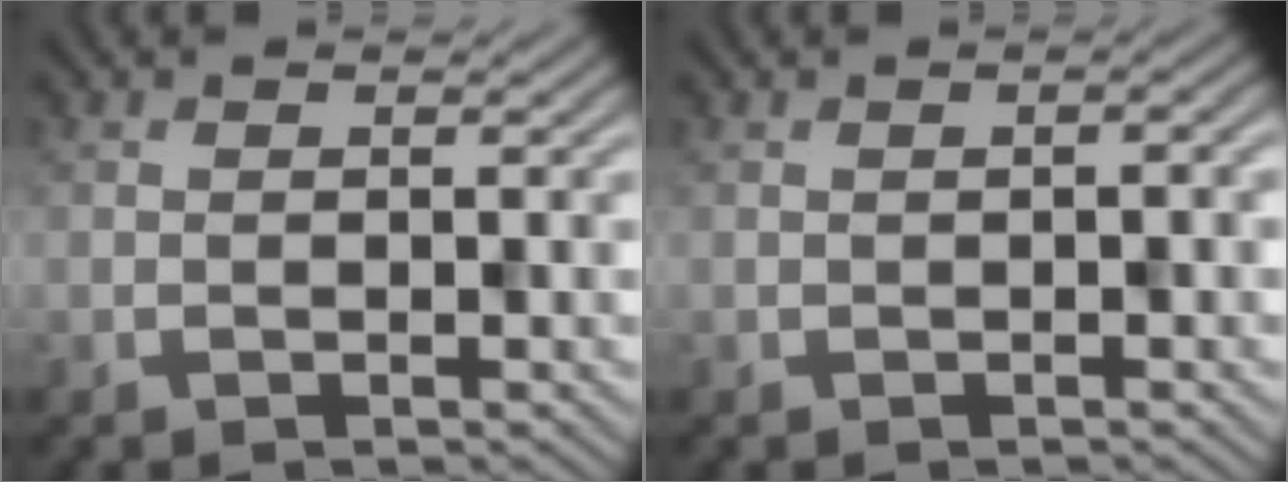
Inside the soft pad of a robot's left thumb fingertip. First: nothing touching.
{"total": 0.9, "force": [-0.3, 0.2, 0.8], "torque": [-0.012, 0.004, -0.005]}